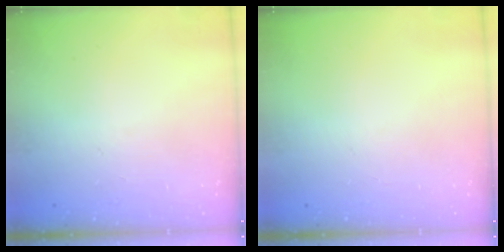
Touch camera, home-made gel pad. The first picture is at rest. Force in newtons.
{"total": 0.0}